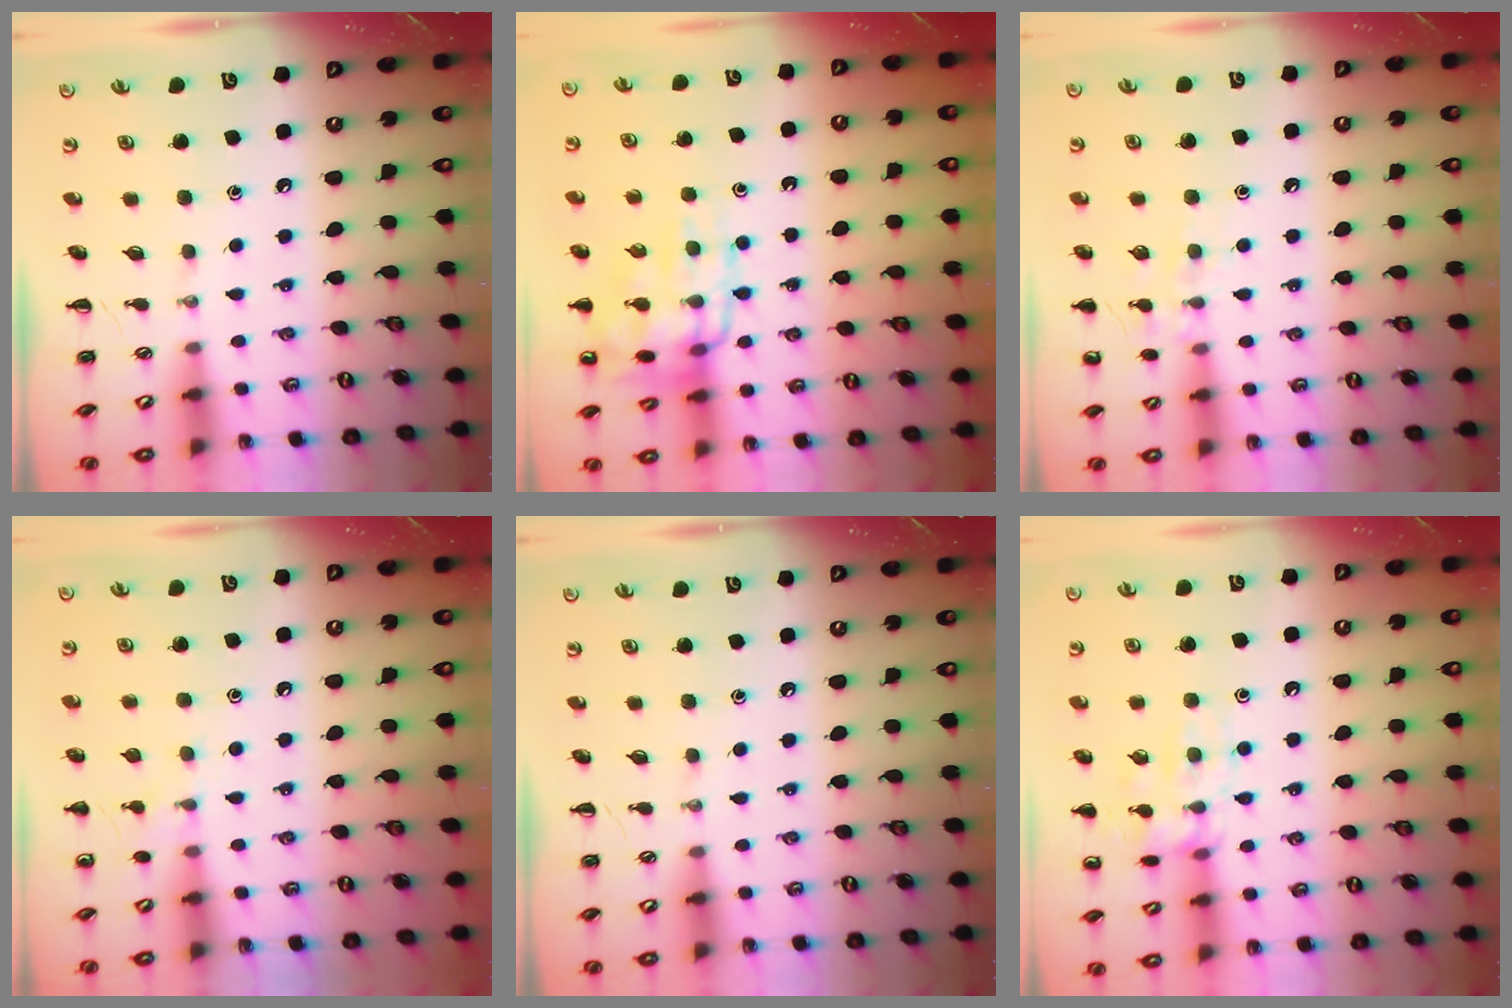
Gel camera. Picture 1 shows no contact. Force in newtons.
{"total": 14.3, "press": 14.2, "slide": 1.9}
{"total": 7.7, "press": 7.6, "slide": 1.5}
{"total": 6.0, "press": 5.7, "slide": 1.8}
{"total": 0.0}
{"total": 11.3, "press": 11.2, "slide": 1.0}